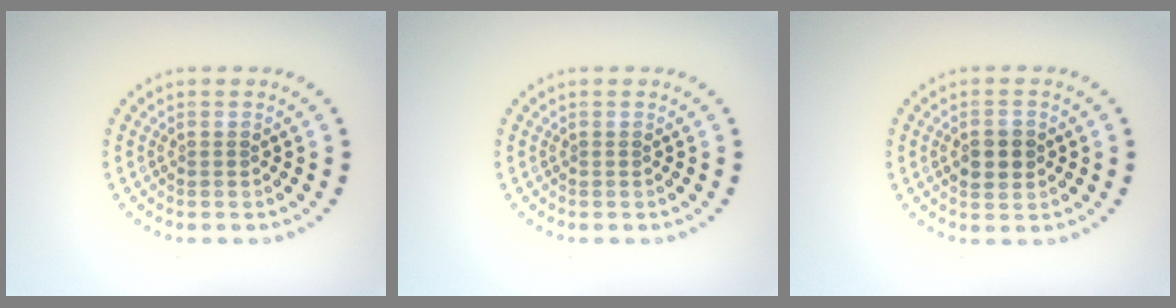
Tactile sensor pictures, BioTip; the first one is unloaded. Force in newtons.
{"total": 0.0}
{"total": 2.6, "press": 2.6, "slide": 0.1}